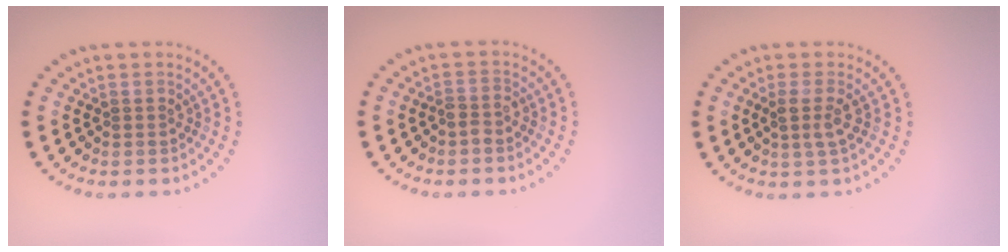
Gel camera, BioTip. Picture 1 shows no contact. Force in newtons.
{"total": 1.2, "press": 1.0, "slide": 0.7}
{"total": 1.9, "press": 1.5, "slide": 1.2}